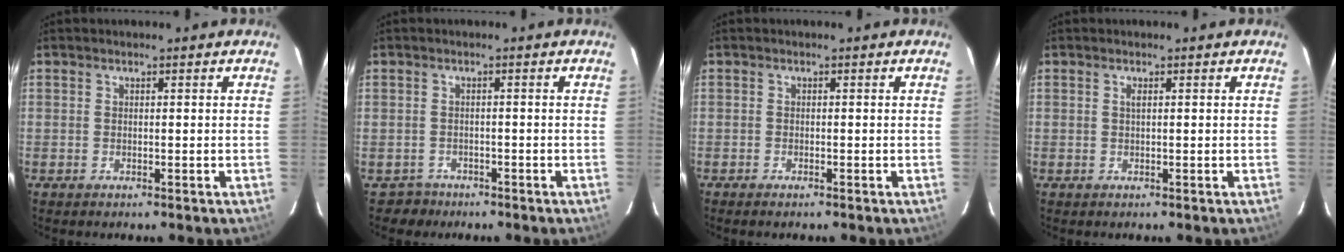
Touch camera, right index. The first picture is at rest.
{"total": 2.8, "force": [-1.7, 2.2, -0.5], "torque": [0.003, 0.012, -0.027]}
{"total": 0.8, "force": [-0.8, 0.2, 0.3], "torque": [-0.010, -0.002, -0.016]}
{"total": 0.6, "force": [0.2, 0.0, 0.5], "torque": [-0.011, 0.003, 0.002]}